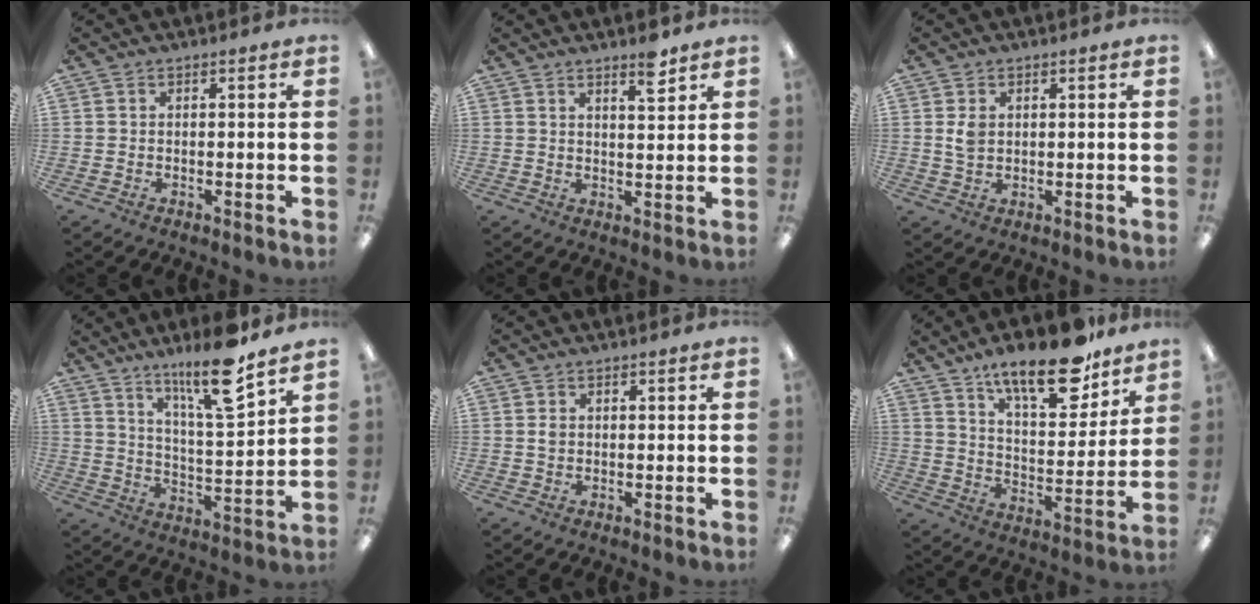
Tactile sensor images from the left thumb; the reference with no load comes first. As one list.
[{"total": 5.3, "force": [4.0, 1.3, 3.2], "torque": [-0.033, -0.025, 0.062]}, {"total": 3.5, "force": [1.0, 2.4, 2.2], "torque": [-0.040, 0.000, 0.016]}, {"total": 15.0, "force": [11.3, 2.7, 9.5], "torque": [-0.157, -0.063, 0.182]}, {"total": 1.3, "force": [0.4, 1.0, 0.7], "torque": [-0.015, 0.004, 0.005]}, {"total": 18.9, "force": [14.0, 6.4, 10.9], "torque": [-0.165, -0.083, 0.233]}]